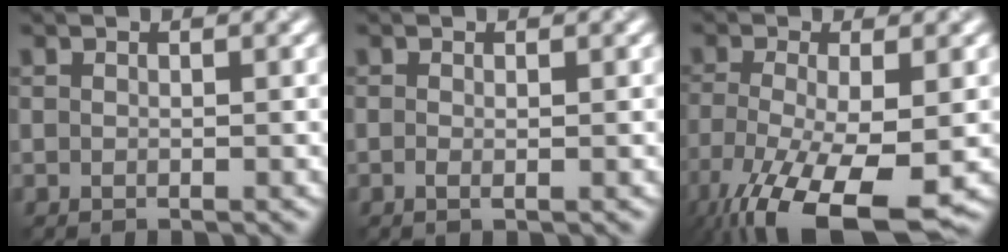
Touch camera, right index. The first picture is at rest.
{"total": 0.6, "force": [-0.1, 0.1, 0.5], "torque": [-0.012, -0.004, -0.002]}
{"total": 11.6, "force": [-6.2, 3.8, 9.0], "torque": [-0.183, -0.038, -0.104]}